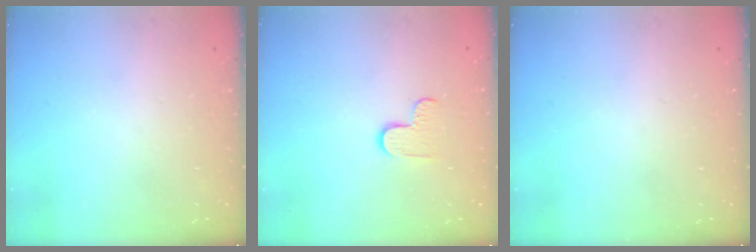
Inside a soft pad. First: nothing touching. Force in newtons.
{"total": 5.1, "press": 5.0, "slide": 0.4}
{"total": 0.0}